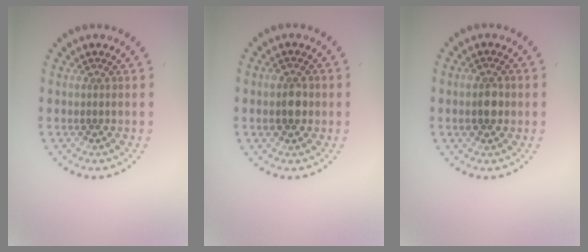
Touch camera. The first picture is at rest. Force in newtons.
{"total": 2.5, "press": 2.5, "slide": 0.2}
{"total": 2.5, "press": 2.5, "slide": 0.2}